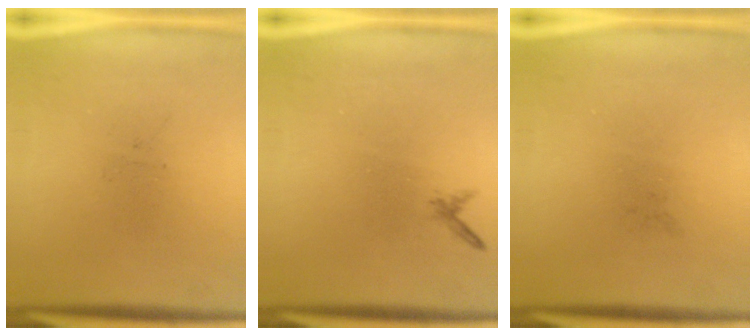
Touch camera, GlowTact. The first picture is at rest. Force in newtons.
{"total": 0.6}
{"total": 0.0}